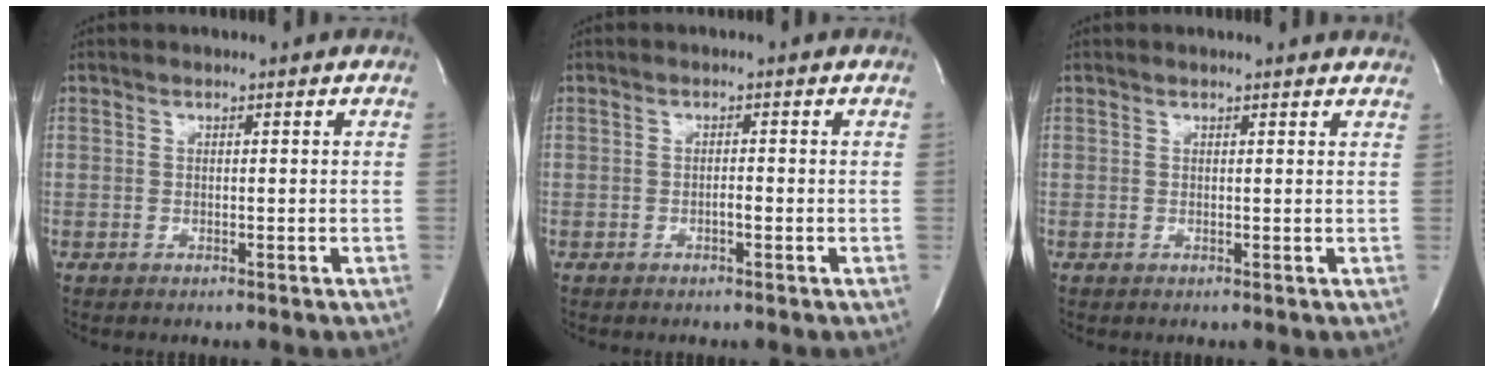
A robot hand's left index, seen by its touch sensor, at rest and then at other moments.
{"total": 0.9, "force": [-0.4, 0.2, 0.8], "torque": [-0.015, 0.002, -0.008]}
{"total": 5.4, "force": [5.2, 0.5, 1.3], "torque": [-0.014, 0.003, 0.039]}